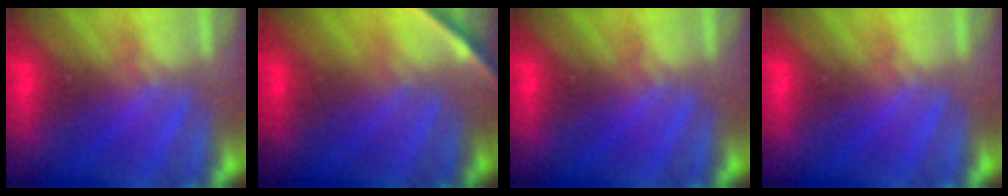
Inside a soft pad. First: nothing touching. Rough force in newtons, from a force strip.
{"total": 1.9}
{"total": 0.0}
{"total": 0.0}